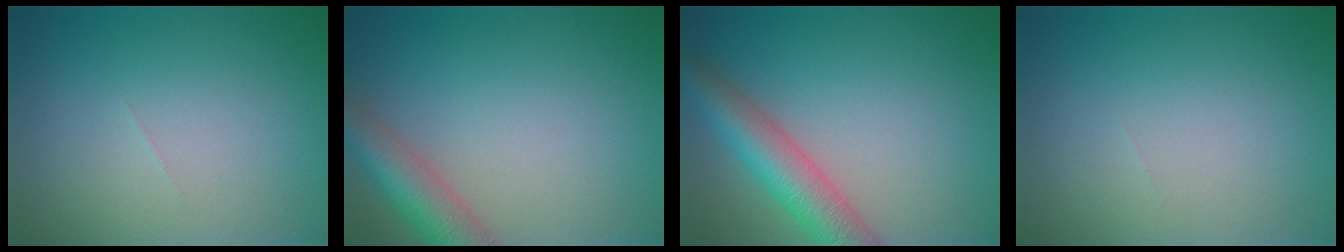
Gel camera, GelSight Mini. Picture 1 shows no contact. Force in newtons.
{"total": 5.0, "press": 5.0, "slide": 0.3}
{"total": 5.9, "press": 5.9, "slide": 0.2}
{"total": 0.0}